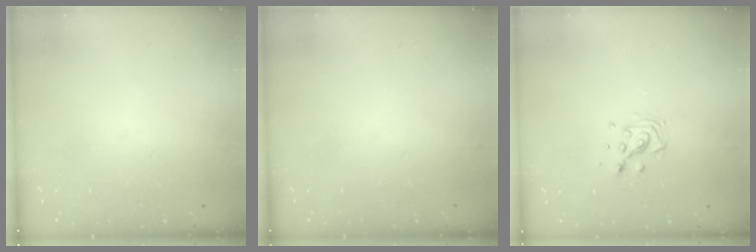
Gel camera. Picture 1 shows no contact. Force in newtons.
{"total": 0.0}
{"total": 7.7, "press": 7.3, "slide": 2.4}